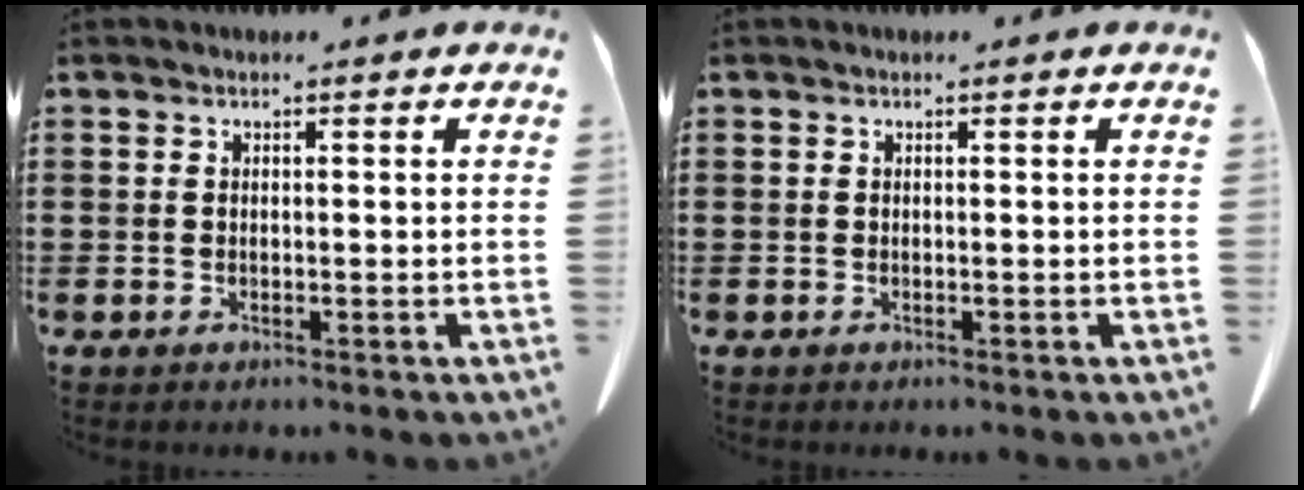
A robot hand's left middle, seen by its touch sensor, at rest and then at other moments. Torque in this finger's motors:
{"motor_torque": [-0.04, 0.02, 0.04, -0.01]}